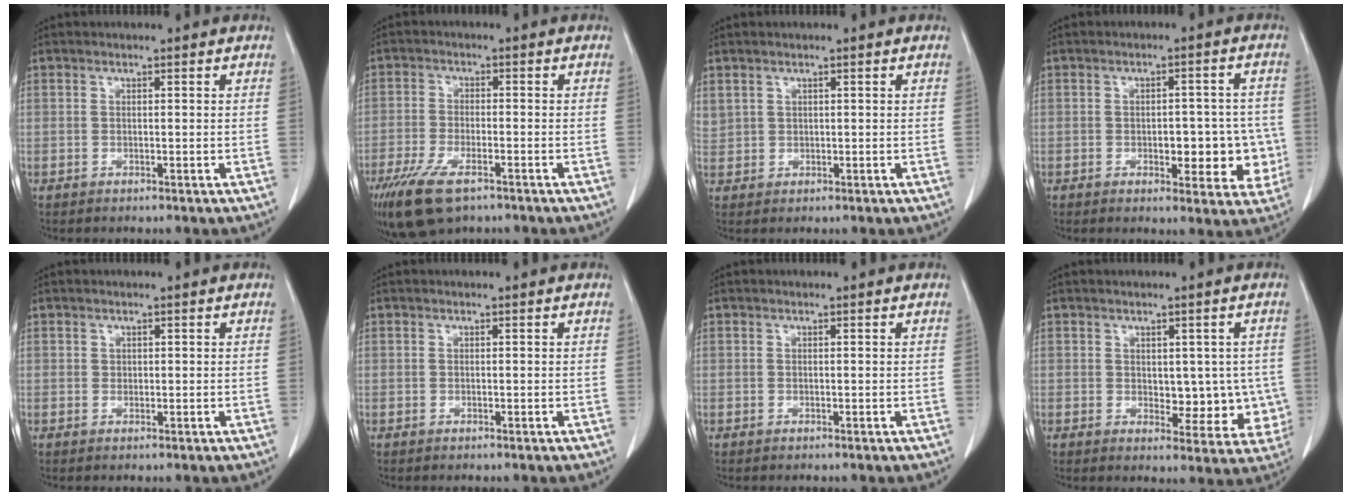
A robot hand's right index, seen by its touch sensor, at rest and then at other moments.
{"total": 9.7, "force": [-6.0, 3.7, 6.6], "torque": [-0.128, -0.019, -0.105]}
{"total": 3.2, "force": [2.0, 2.4, 0.9], "torque": [-0.021, 0.009, 0.049]}
{"total": 9.2, "force": [-1.6, 4.6, 7.9], "torque": [-0.081, 0.016, -0.013]}
{"total": 0.8, "force": [0.4, 0.6, 0.2], "torque": [0.006, -0.002, 0.004]}
{"total": 0.0}
{"total": 0.0}
{"total": 7.8, "force": [0.2, 4.6, 6.3], "torque": [-0.056, 0.003, 0.013]}